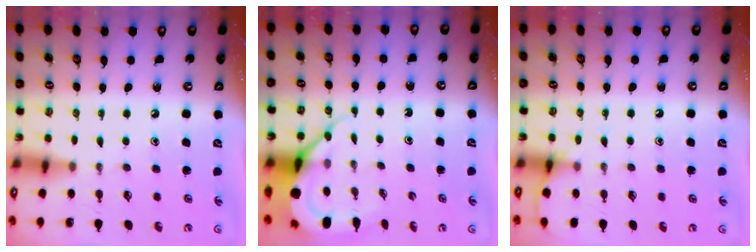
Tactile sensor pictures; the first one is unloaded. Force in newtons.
{"total": 7.3, "press": 7.3, "slide": 0.6}
{"total": 5.7, "press": 5.6, "slide": 0.6}